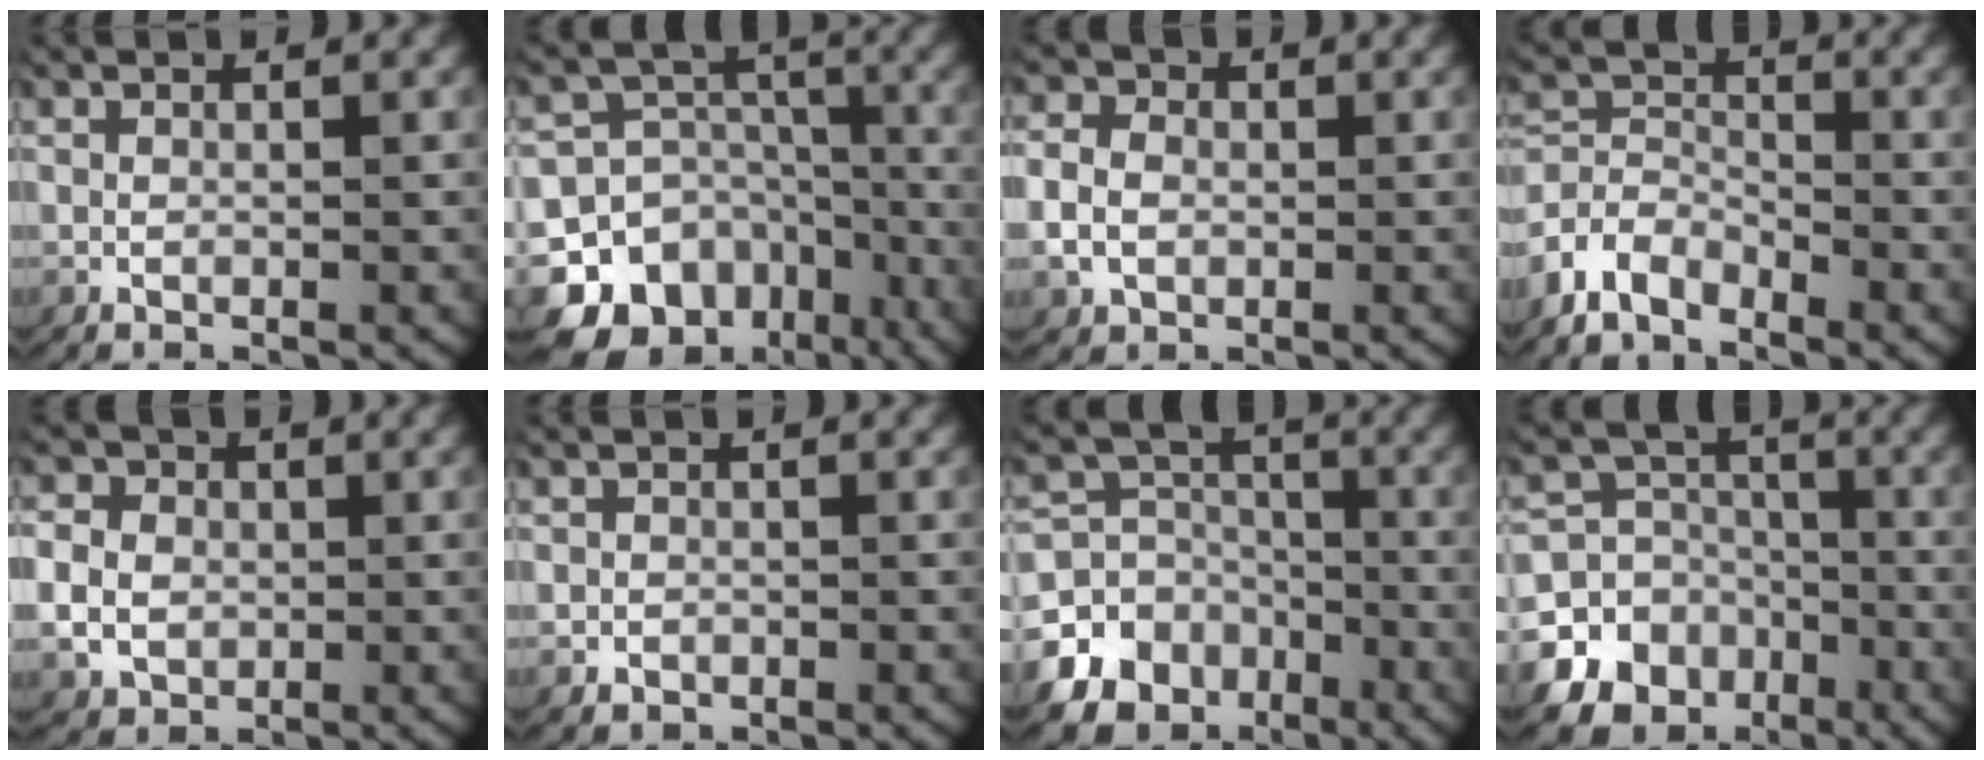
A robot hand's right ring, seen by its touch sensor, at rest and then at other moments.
{"total": 18.7, "force": [-6.8, 15.3, 8.2], "torque": [-0.151, -0.075, -0.100]}
{"total": 2.9, "force": [-0.3, 2.5, 1.4], "torque": [-0.037, 0.005, -0.005]}
{"total": 4.9, "force": [-2.6, 4.0, 1.3], "torque": [-0.048, -0.027, -0.042]}
{"total": 4.2, "force": [0.0, 3.8, 1.8], "torque": [-0.042, 0.000, 0.003]}
{"total": 1.0, "force": [-0.6, 0.8, 0.0], "torque": [-0.004, -0.008, -0.004]}
{"total": 13.4, "force": [-6.0, 11.2, 4.3], "torque": [-0.062, -0.042, -0.103]}
{"total": 14.7, "force": [-6.2, 12.5, 4.6], "torque": [-0.075, -0.051, -0.106]}